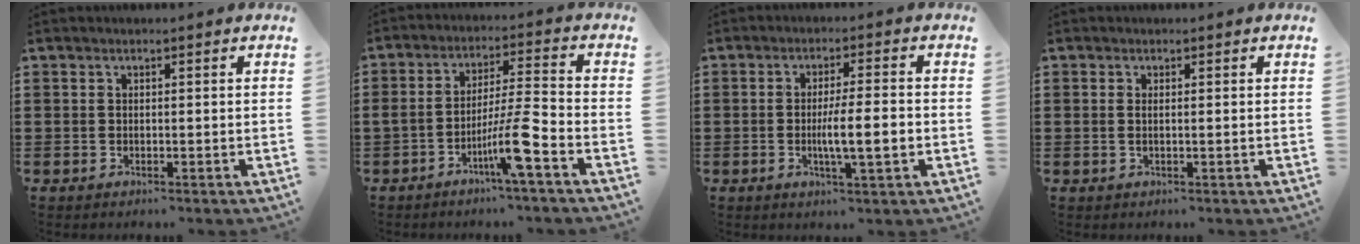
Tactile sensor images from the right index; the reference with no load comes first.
{"total": 9.1, "force": [-4.7, 0.3, 7.7], "torque": [-0.146, -0.005, -0.090]}
{"total": 6.1, "force": [-1.2, 0.8, 6.0], "torque": [-0.102, -0.002, -0.022]}
{"total": 0.9, "force": [0.0, 0.0, 0.9], "torque": [-0.018, -0.004, 0.001]}